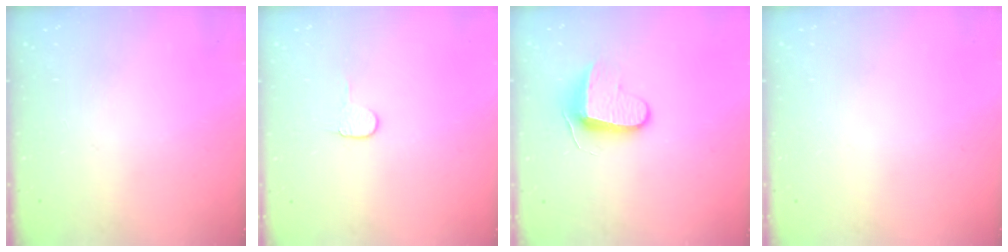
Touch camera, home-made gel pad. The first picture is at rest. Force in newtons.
{"total": 4.1, "press": 4.1, "slide": 0.4}
{"total": 8.7, "press": 8.7, "slide": 0.7}
{"total": 0.0}